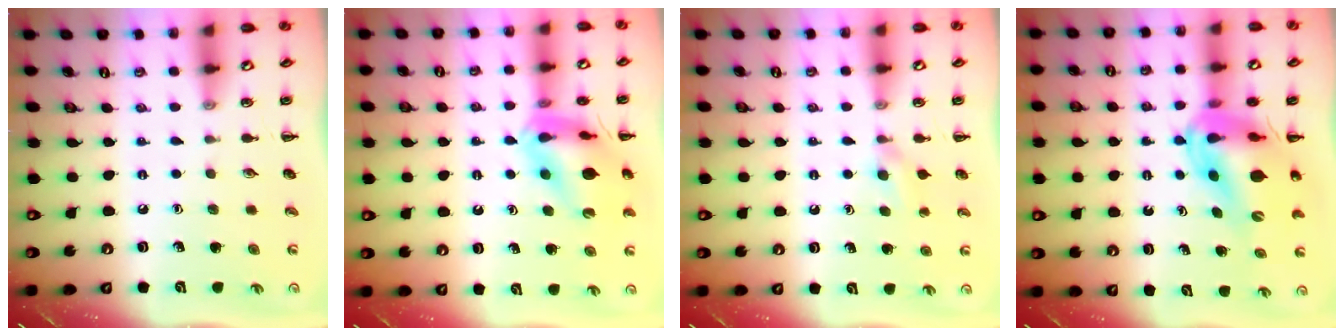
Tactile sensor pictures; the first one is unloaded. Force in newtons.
{"total": 15.7, "press": 15.5, "slide": 2.3}
{"total": 4.4, "press": 4.1, "slide": 1.5}
{"total": 14.5, "press": 13.8, "slide": 4.3}